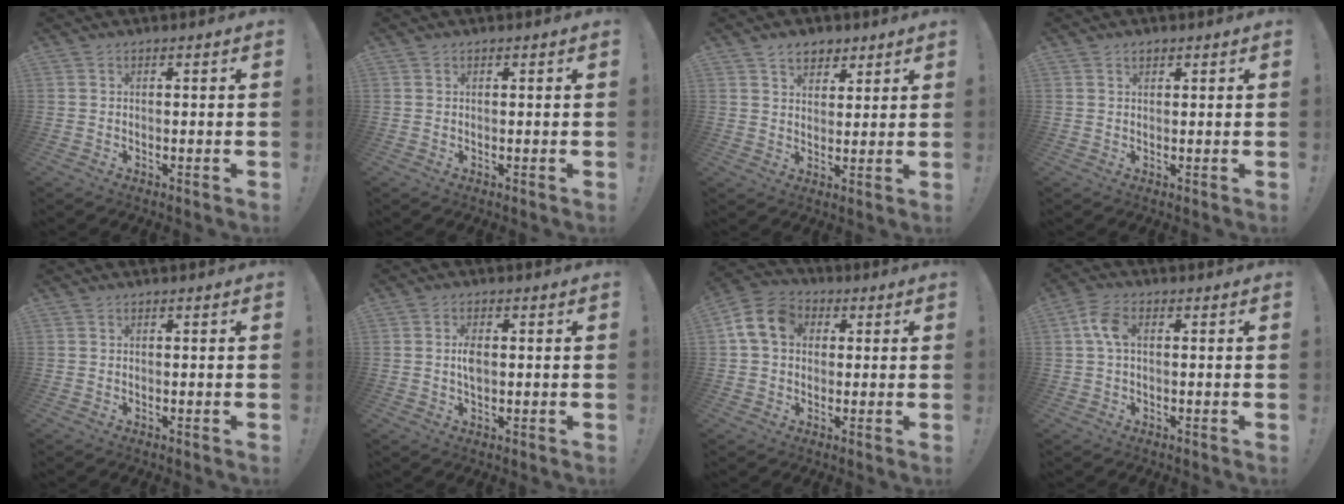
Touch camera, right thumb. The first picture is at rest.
{"total": 0.0}
{"total": 6.4, "force": [4.1, 4.4, 2.1], "torque": [-0.019, -0.020, 0.076]}
{"total": 1.4, "force": [1.0, 0.8, 0.5], "torque": [-0.004, -0.002, 0.019]}
{"total": 0.0}
{"total": 3.8, "force": [0.2, 2.0, 3.2], "torque": [-0.055, 0.001, 0.002]}
{"total": 11.4, "force": [2.7, 8.8, 6.8], "torque": [-0.118, 0.012, 0.058]}
{"total": 5.8, "force": [0.7, 3.3, 4.7], "torque": [-0.105, 0.013, 0.014]}